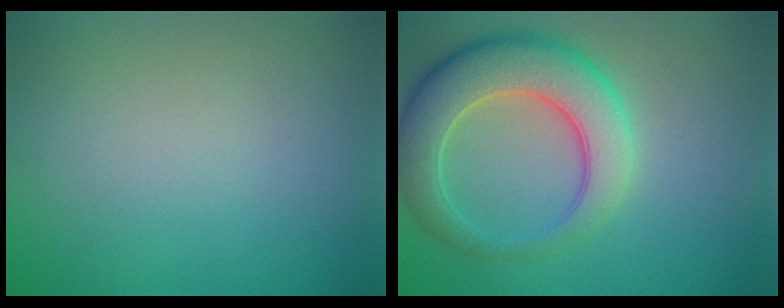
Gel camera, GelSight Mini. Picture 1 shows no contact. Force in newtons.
{"total": 7.6, "press": 7.6, "slide": 0.4}